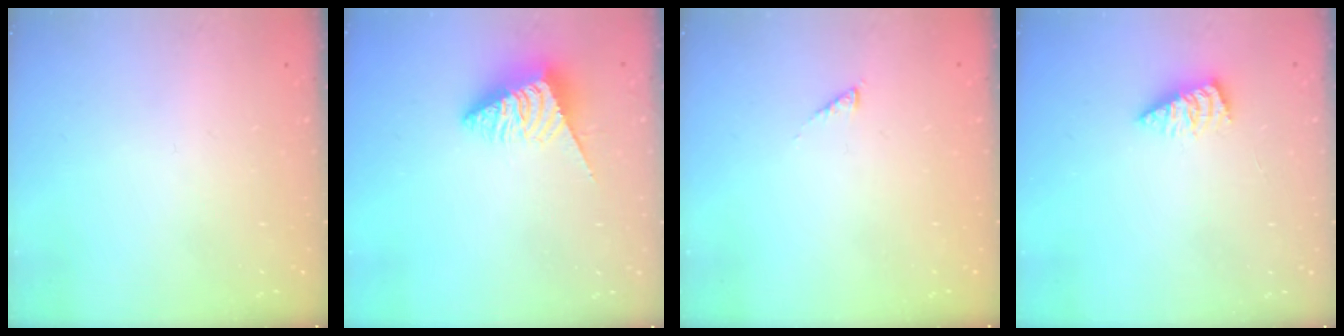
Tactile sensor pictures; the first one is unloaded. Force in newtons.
{"total": 4.9, "press": 4.9, "slide": 0.4}
{"total": 1.3, "press": 1.3, "slide": 0.3}
{"total": 2.8, "press": 2.7, "slide": 0.3}